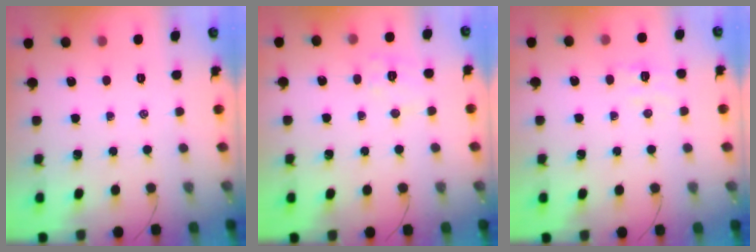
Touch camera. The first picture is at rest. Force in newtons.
{"total": 7.1, "press": 7.0, "slide": 0.9}
{"total": 5.2, "press": 5.1, "slide": 1.1}